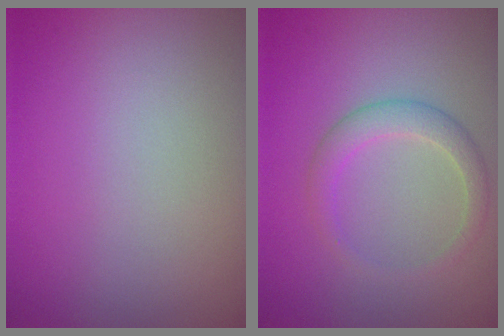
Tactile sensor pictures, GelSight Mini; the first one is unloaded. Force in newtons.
{"total": 2.2, "press": 2.2, "slide": 0.1}